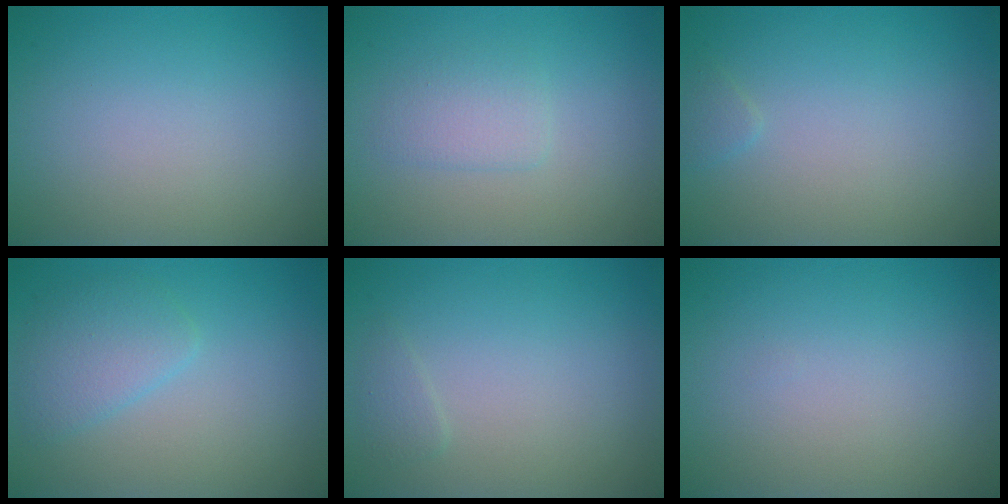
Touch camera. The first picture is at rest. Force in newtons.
{"total": 1.8, "press": 1.8, "slide": 0.1}
{"total": 0.6, "press": 0.6, "slide": 0.1}
{"total": 2.7, "press": 2.7, "slide": 0.1}
{"total": 0.8, "press": 0.8, "slide": 0.1}
{"total": 0.0}